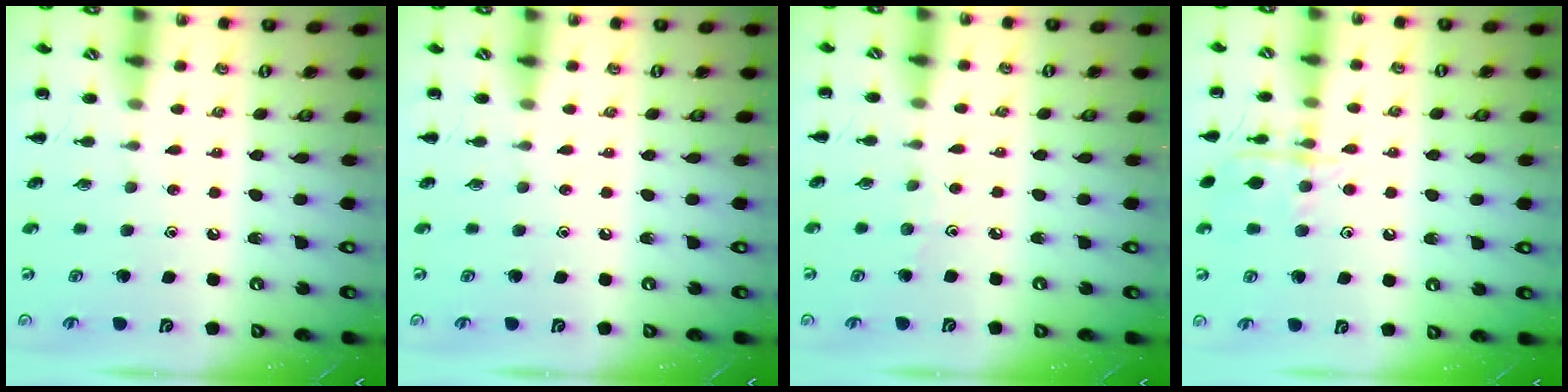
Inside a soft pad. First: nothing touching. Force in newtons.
{"total": 0.0}
{"total": 2.9, "press": 2.7, "slide": 1.2}
{"total": 11.3, "press": 11.3, "slide": 0.6}